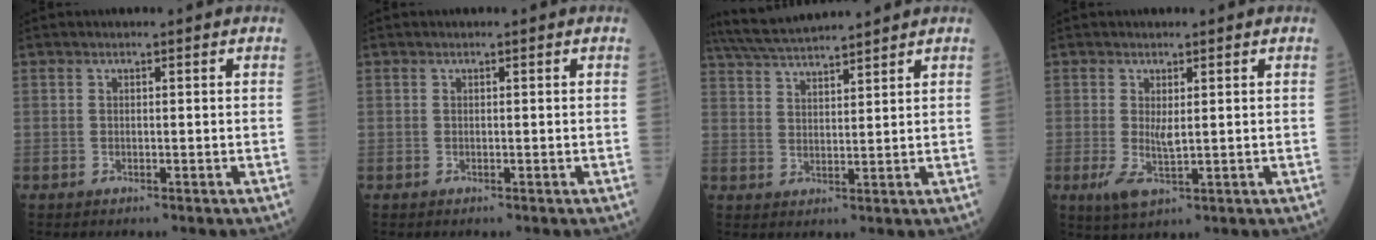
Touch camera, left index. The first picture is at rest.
{"total": 0.0}
{"total": 9.1, "force": [8.5, -0.3, 3.2], "torque": [-0.067, 0.029, 0.151]}
{"total": 3.7, "force": [-0.2, 1.0, 3.5], "torque": [-0.078, -0.009, 0.004]}